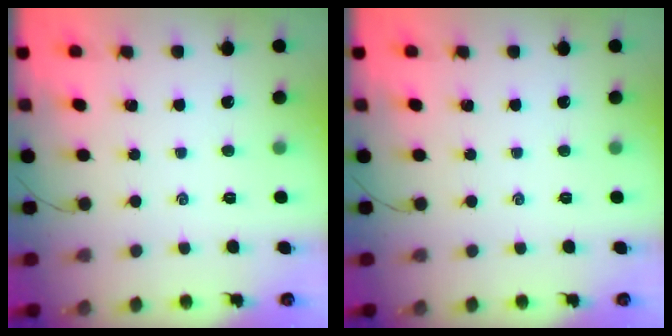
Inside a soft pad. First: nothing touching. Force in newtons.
{"total": 0.0}